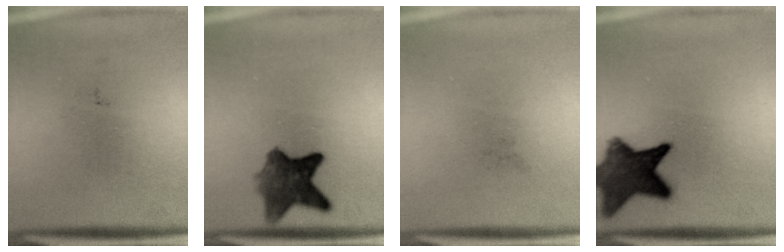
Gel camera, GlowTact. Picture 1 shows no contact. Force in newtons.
{"total": 7.1}
{"total": 0.0}
{"total": 11.4}